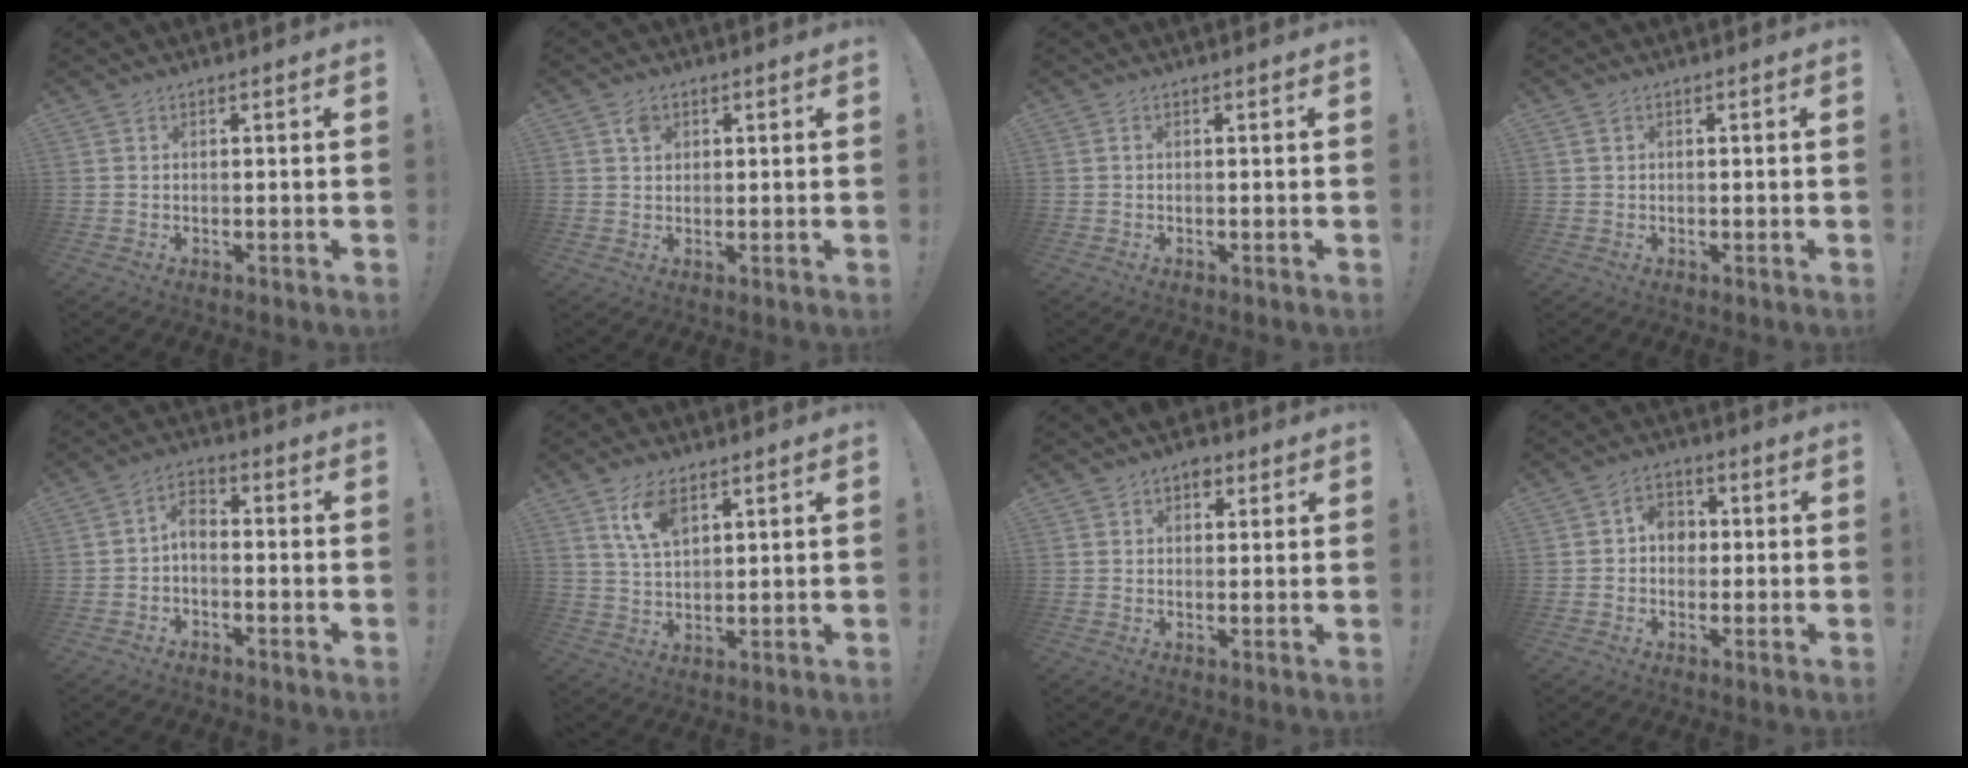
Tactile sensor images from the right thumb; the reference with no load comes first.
{"total": 3.6, "force": [1.8, 2.8, 1.4], "torque": [-0.017, 0.000, 0.031]}
{"total": 0.0}
{"total": 1.0, "force": [0.4, 0.8, 0.5], "torque": [-0.009, 0.004, 0.008]}
{"total": 4.3, "force": [-1.3, 2.7, 3.2], "torque": [-0.063, 0.006, -0.025]}
{"total": 8.9, "force": [4.9, 4.2, 6.1], "torque": [-0.112, -0.010, 0.092]}
{"total": 4.9, "force": [2.9, 3.5, 1.8], "torque": [-0.011, -0.012, 0.048]}
{"total": 6.0, "force": [0.0, 5.0, 3.3], "torque": [-0.058, 0.016, 0.002]}